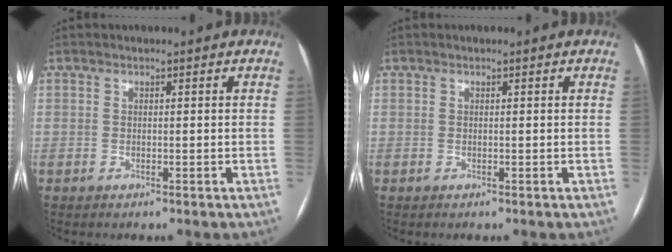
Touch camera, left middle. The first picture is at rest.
{"total": 0.0}